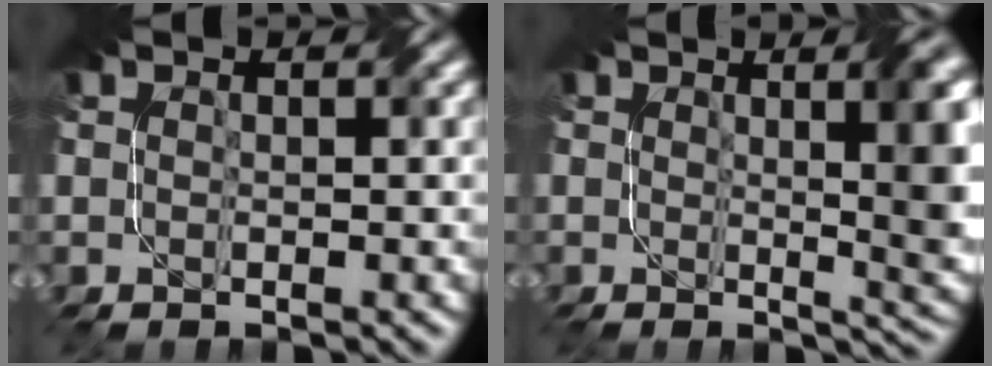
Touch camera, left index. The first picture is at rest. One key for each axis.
{"total": 8.7, "fx": 1.3, "fy": 2.9, "fz": 8.1, "tx": -0.062, "ty": 0.004, "tz": 0.014}